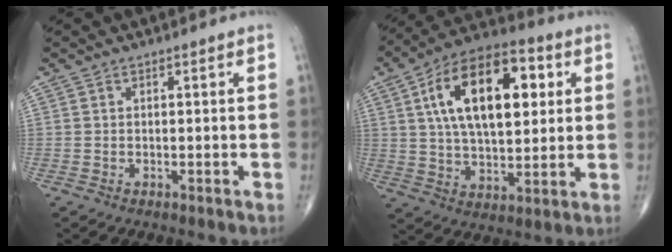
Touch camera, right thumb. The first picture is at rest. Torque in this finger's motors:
{"motor_torque": [-0.71, 1.73, 1.64, 1.13, 0.16]}